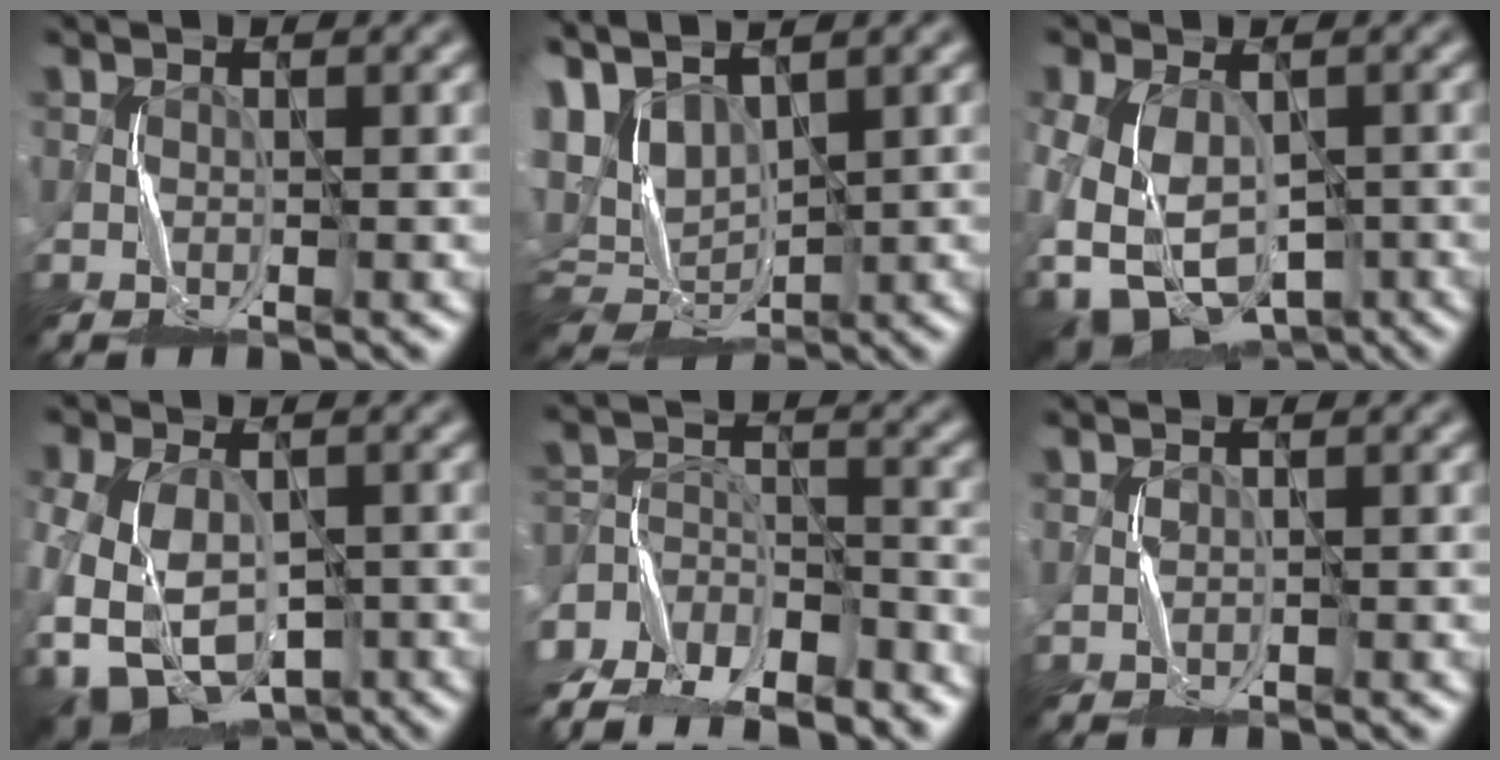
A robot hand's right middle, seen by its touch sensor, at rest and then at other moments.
{"total": 5.5, "force": [2.5, 3.4, 3.6], "torque": [-0.085, 0.002, 0.048]}
{"total": 10.7, "force": [-4.4, 7.7, 5.9], "torque": [-0.123, -0.057, -0.035]}
{"total": 11.0, "force": [-5.8, 7.2, 5.9], "torque": [-0.122, -0.054, -0.065]}
{"total": 13.4, "force": [-12.2, 4.6, 3.1], "torque": [-0.052, -0.001, -0.192]}
{"total": 0.9, "force": [-0.1, -0.1, -0.9], "torque": [0.015, 0.002, 0.003]}